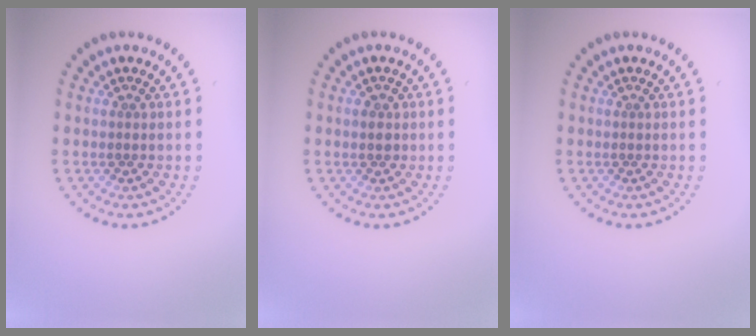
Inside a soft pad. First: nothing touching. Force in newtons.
{"total": 1.1, "press": 1.0, "slide": 0.2}
{"total": 0.0}